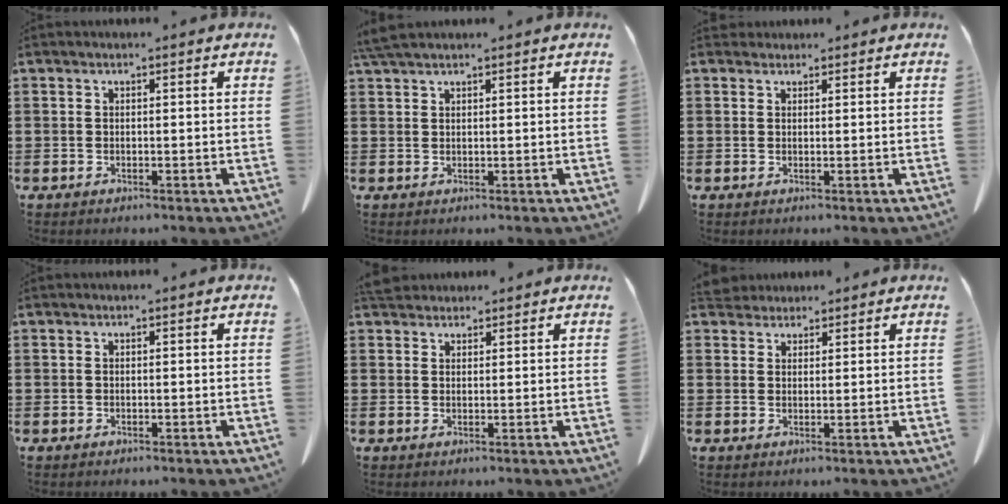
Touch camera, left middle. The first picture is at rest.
{"total": 2.5, "force": [2.1, 0.3, 1.3], "torque": [-0.033, 0.000, 0.042]}
{"total": 1.3, "force": [1.2, 0.5, 0.1], "torque": [0.003, -0.003, 0.023]}
{"total": 0.0}
{"total": 3.4, "force": [3.1, 1.1, 1.0], "torque": [-0.029, -0.002, 0.061]}
{"total": 2.8, "force": [2.6, 0.8, 0.2], "torque": [-0.011, -0.003, 0.052]}